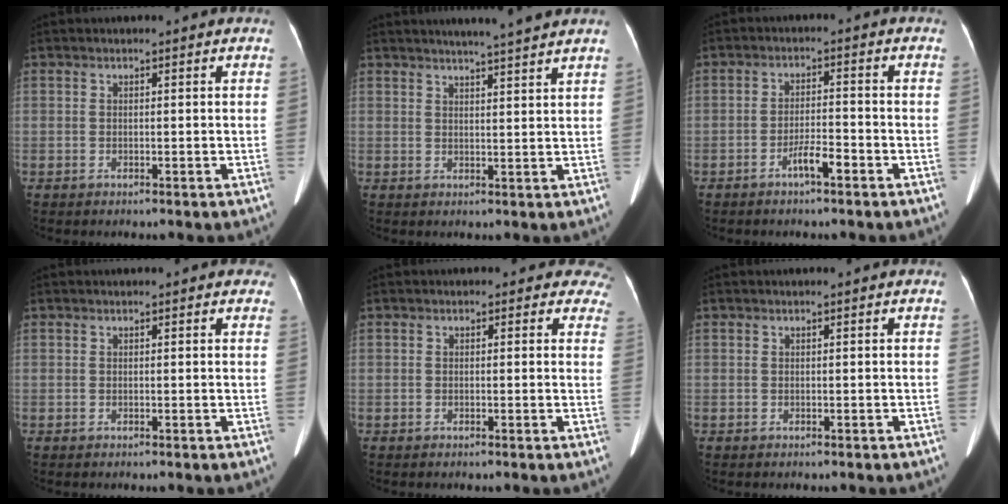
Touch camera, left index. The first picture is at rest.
{"total": 7.7, "force": [6.8, -0.9, 3.7], "torque": [-0.055, 0.006, 0.078]}
{"total": 3.5, "force": [-2.4, 0.4, 2.6], "torque": [-0.046, 0.001, -0.045]}
{"total": 2.8, "force": [2.3, 1.1, 1.3], "torque": [-0.008, 0.014, 0.013]}
{"total": 3.8, "force": [3.0, 2.4, 0.0], "torque": [0.034, -0.012, -0.004]}
{"total": 0.0}